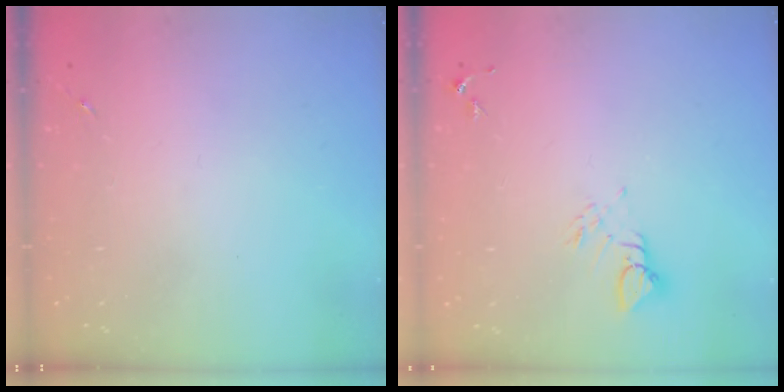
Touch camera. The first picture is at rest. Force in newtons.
{"total": 4.1, "press": 4.1, "slide": 0.2}